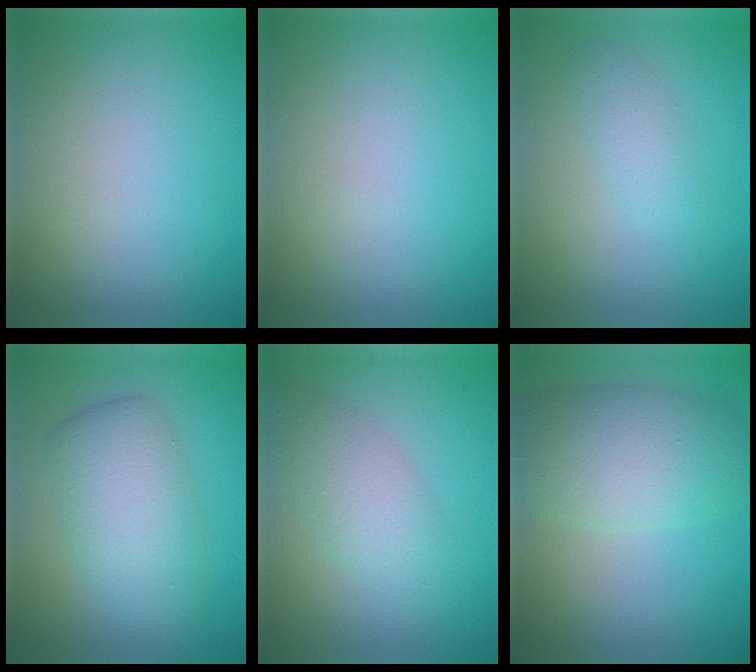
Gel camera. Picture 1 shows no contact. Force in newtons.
{"total": 0.0}
{"total": 1.8, "press": 1.8, "slide": 0.0}
{"total": 5.8, "press": 5.8, "slide": 0.1}
{"total": 3.6, "press": 3.6, "slide": 0.3}
{"total": 6.2, "press": 6.2, "slide": 0.5}